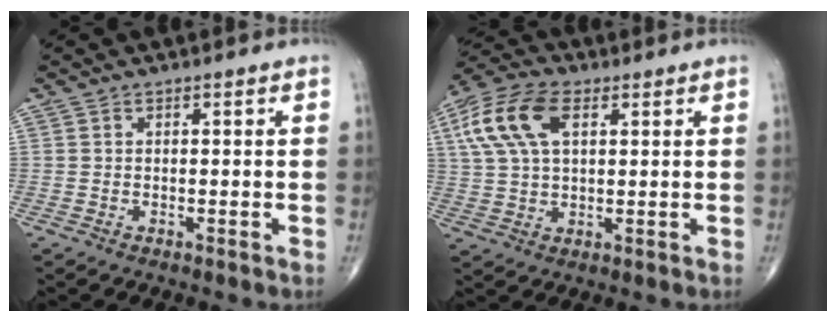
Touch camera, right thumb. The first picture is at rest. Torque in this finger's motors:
{"motor_torque": [0.84, 0.86, 1.12, 0.40, 0.10]}